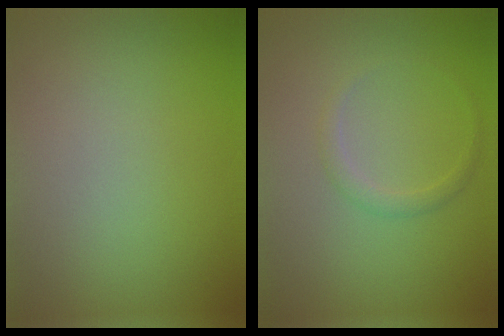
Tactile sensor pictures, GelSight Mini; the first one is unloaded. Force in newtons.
{"total": 1.2, "press": 1.2, "slide": 0.2}